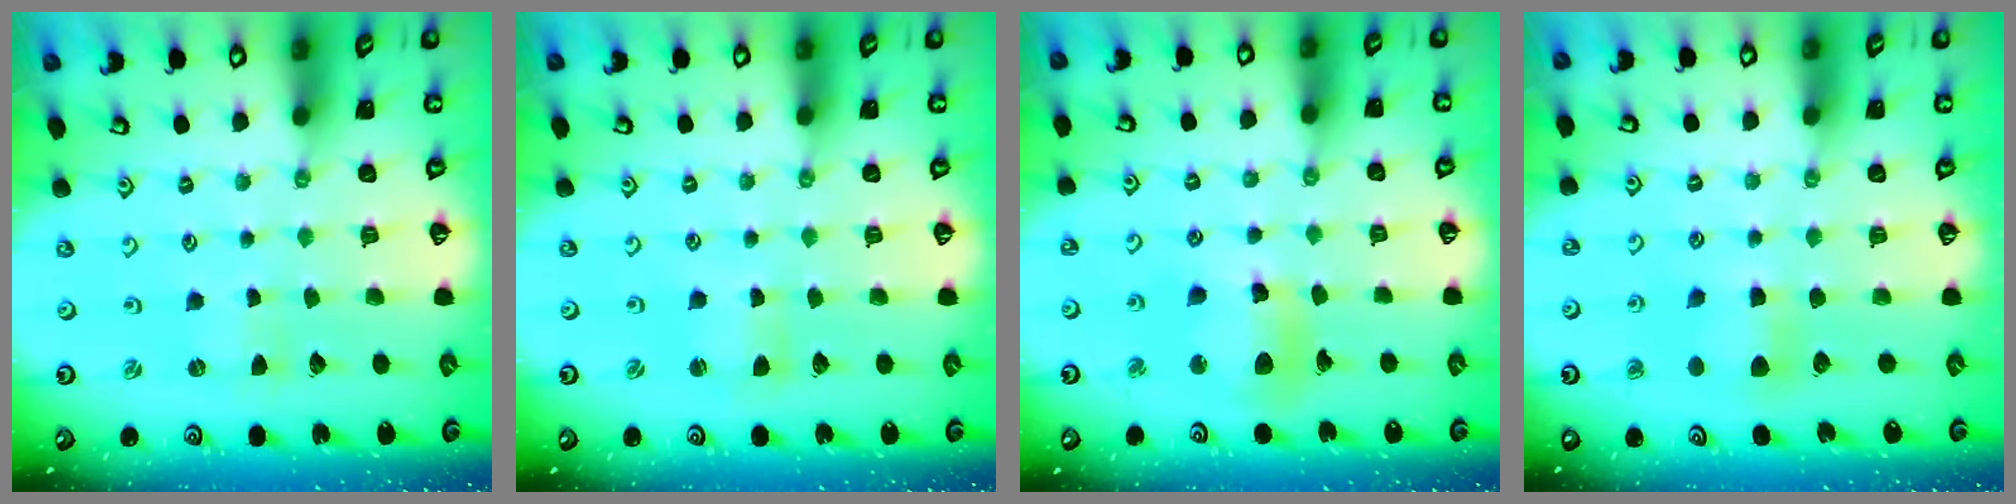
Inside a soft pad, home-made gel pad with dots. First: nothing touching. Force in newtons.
{"total": 2.2, "press": 2.2, "slide": 0.3}
{"total": 12.3, "press": 12.0, "slide": 2.6}
{"total": 5.9, "press": 5.8, "slide": 0.4}